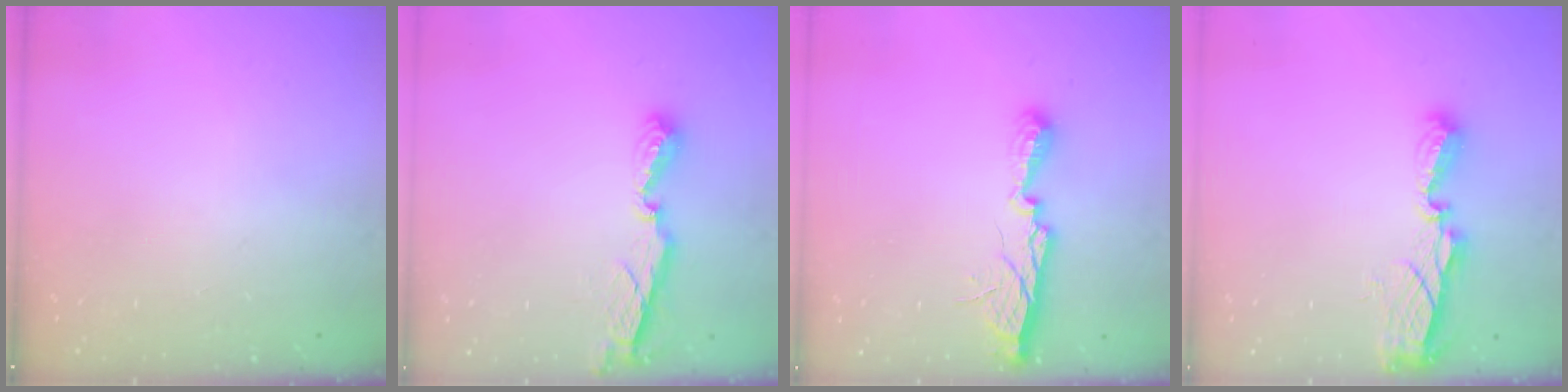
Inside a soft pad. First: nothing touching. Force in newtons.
{"total": 7.8, "press": 7.8, "slide": 0.5}
{"total": 10.1, "press": 10.1, "slide": 0.7}
{"total": 7.4, "press": 7.4, "slide": 0.2}